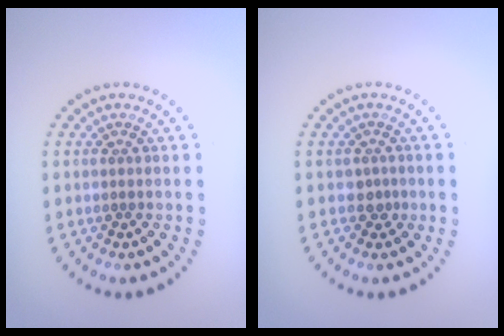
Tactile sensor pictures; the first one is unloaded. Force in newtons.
{"total": 1.2, "press": 0.9, "slide": 0.8}